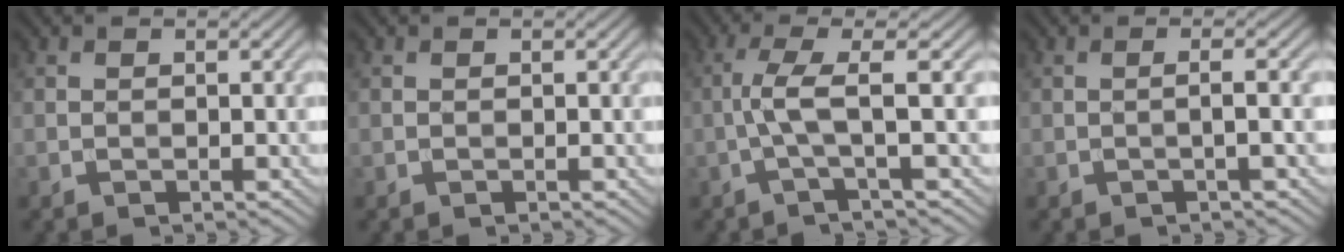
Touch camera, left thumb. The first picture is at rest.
{"total": 0.0}
{"total": 4.4, "force": [-0.4, 0.3, 4.4], "torque": [-0.083, 0.011, -0.023]}
{"total": 1.9, "force": [-0.2, 0.2, 1.9], "torque": [-0.029, 0.009, -0.014]}